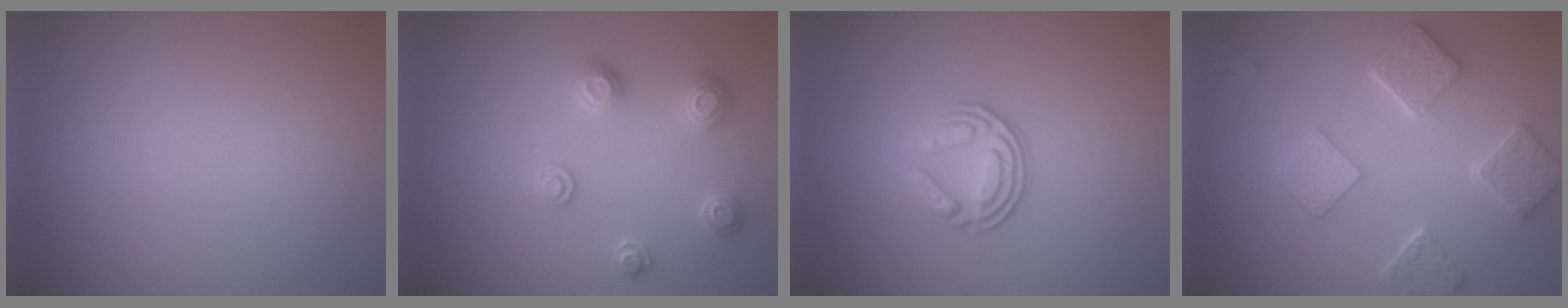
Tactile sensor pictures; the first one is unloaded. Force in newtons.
{"total": 2.6, "press": 2.6, "slide": 0.1}
{"total": 3.7, "press": 2.6, "slide": 2.6}
{"total": 5.7, "press": 4.6, "slide": 3.5}